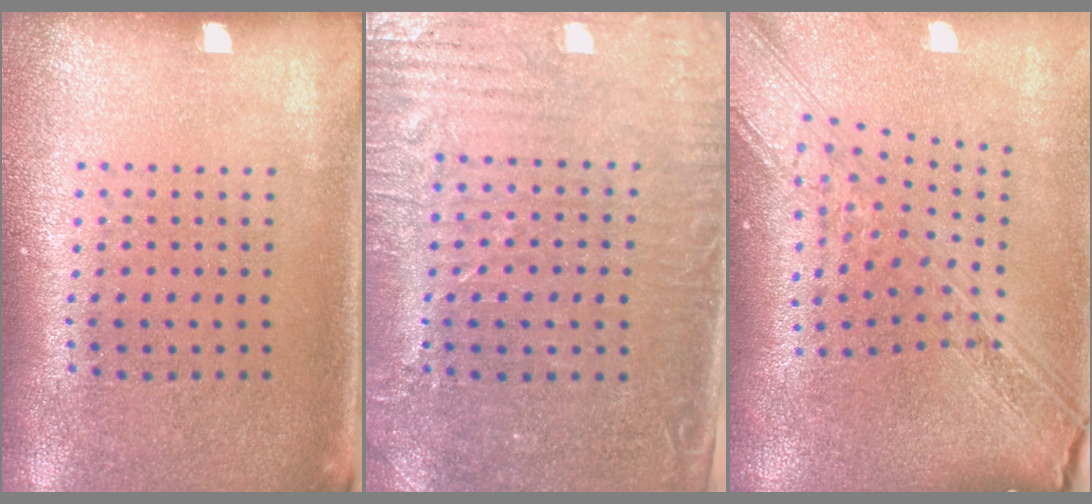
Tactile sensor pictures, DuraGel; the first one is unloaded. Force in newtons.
{"total": 3.8, "press": 3.4, "slide": 1.9}
{"total": 3.5, "press": 2.6, "slide": 2.4}